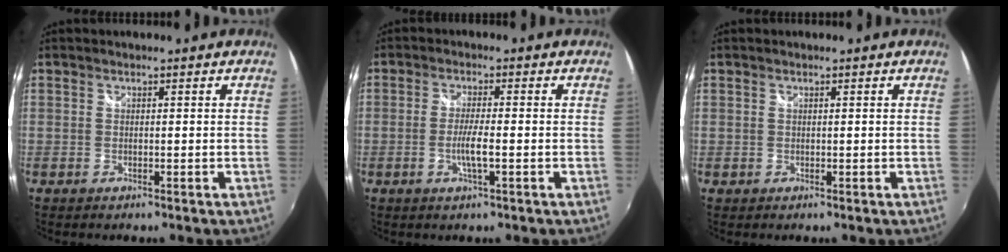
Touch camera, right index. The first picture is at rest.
{"total": 3.8, "force": [-1.2, 0.2, 3.6], "torque": [-0.068, -0.007, -0.021]}
{"total": 0.6, "force": [0.0, 0.6, -0.1], "torque": [0.003, 0.000, -0.001]}